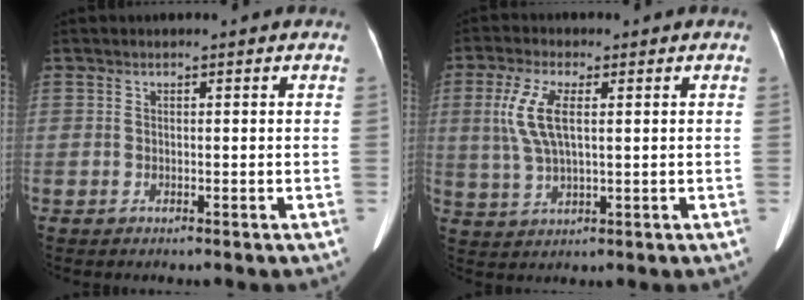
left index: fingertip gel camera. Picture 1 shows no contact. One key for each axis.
{"total": 6.8, "fx": 1.5, "fy": 2.1, "fz": 6.3, "tx": -0.155, "ty": 0.007, "tz": 0.034}